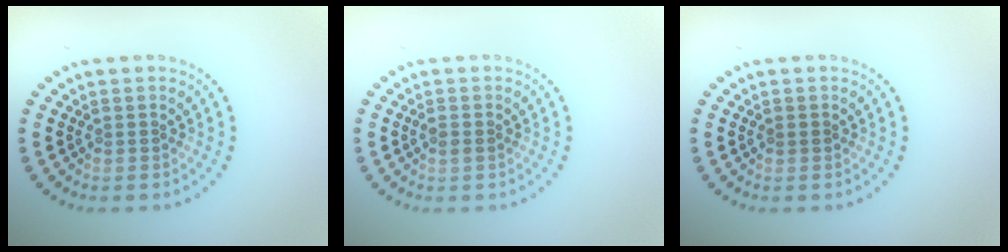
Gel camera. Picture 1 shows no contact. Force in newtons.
{"total": 1.0, "press": 0.9, "slide": 0.4}
{"total": 0.6, "press": 0.6, "slide": 0.1}